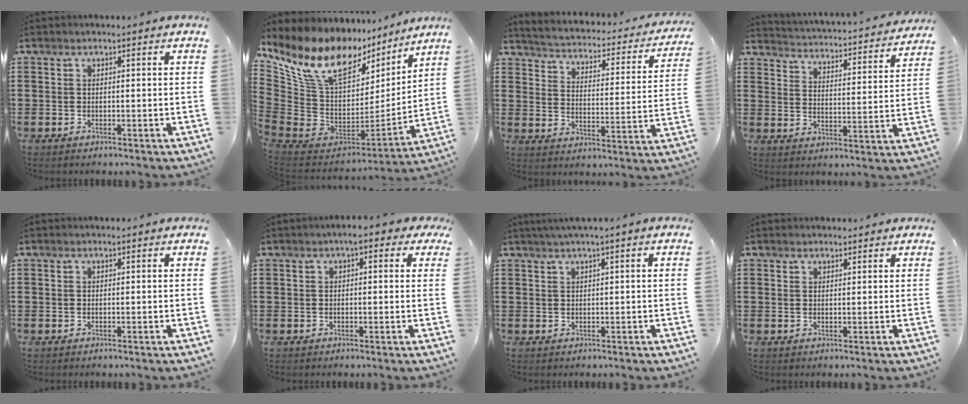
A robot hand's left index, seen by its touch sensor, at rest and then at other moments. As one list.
[{"total": 14.5, "force": [9.7, 7.0, 8.2], "torque": [-0.199, -0.058, 0.169]}, {"total": 1.8, "force": [1.8, 0.0, 0.5], "torque": [-0.029, -0.028, 0.017]}, {"total": 2.6, "force": [2.6, -0.2, 0.1], "torque": [-0.023, -0.031, 0.034]}, {"total": 0.0}, {"total": 2.6, "force": [1.1, 0.9, 2.2], "torque": [-0.045, 0.008, 0.017]}, {"total": 1.3, "force": [0.7, -0.3, 1.0], "torque": [-0.018, -0.002, 0.013]}, {"total": 1.2, "force": [1.2, 0.3, 0.1], "torque": [-0.004, 0.001, 0.024]}]